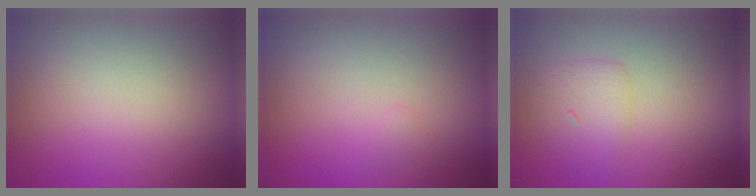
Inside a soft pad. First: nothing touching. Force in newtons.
{"total": 0.5, "press": 0.5, "slide": 0.1}
{"total": 2.3, "press": 2.3, "slide": 0.1}